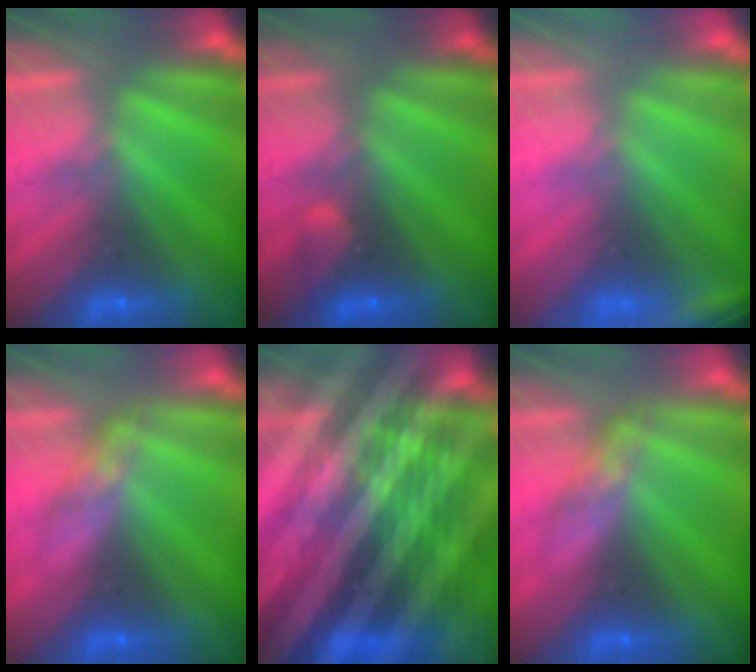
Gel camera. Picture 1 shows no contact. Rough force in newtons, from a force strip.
{"total": 2.1}
{"total": 2.3}
{"total": 2.7}
{"total": 8.4}
{"total": 2.7}